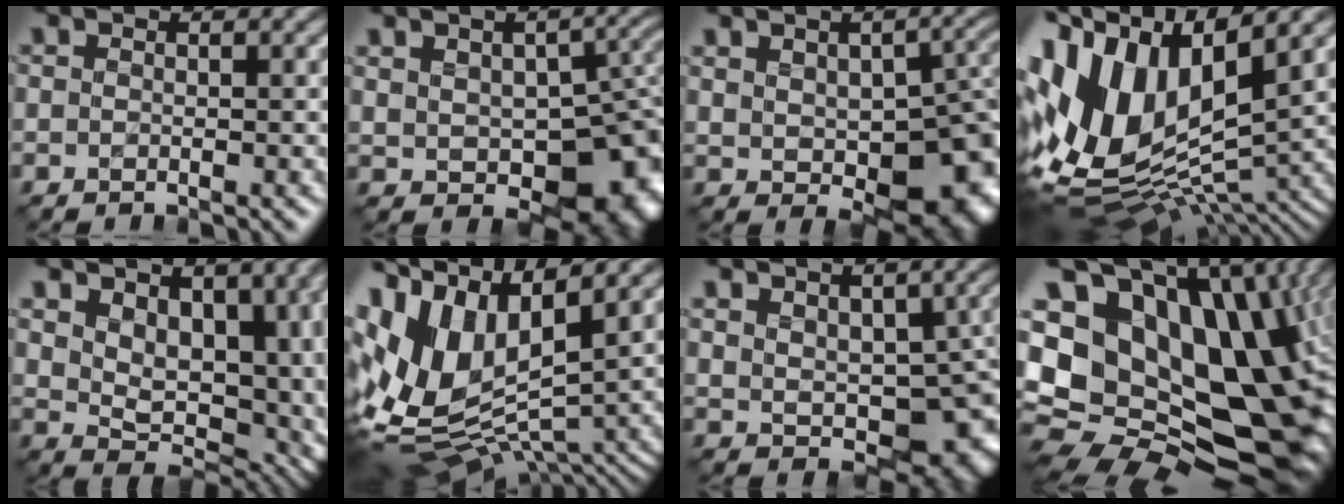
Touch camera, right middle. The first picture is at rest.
{"total": 13.0, "force": [-2.8, 7.9, 9.9], "torque": [-0.129, -0.022, -0.018]}
{"total": 11.7, "force": [-1.6, 7.2, 9.1], "torque": [-0.106, -0.024, 0.008]}
{"total": 15.0, "force": [4.3, 8.3, 11.8], "torque": [-0.250, 0.015, 0.085]}
{"total": 11.4, "force": [4.4, 6.7, 8.0], "torque": [-0.111, 0.002, 0.077]}
{"total": 14.1, "force": [3.1, 7.1, 11.8], "torque": [-0.260, 0.001, 0.076]}
{"total": 9.2, "force": [-0.2, 5.9, 7.1], "torque": [-0.093, -0.024, 0.025]}
{"total": 20.0, "force": [1.5, 13.8, 14.4], "torque": [-0.259, -0.002, 0.062]}